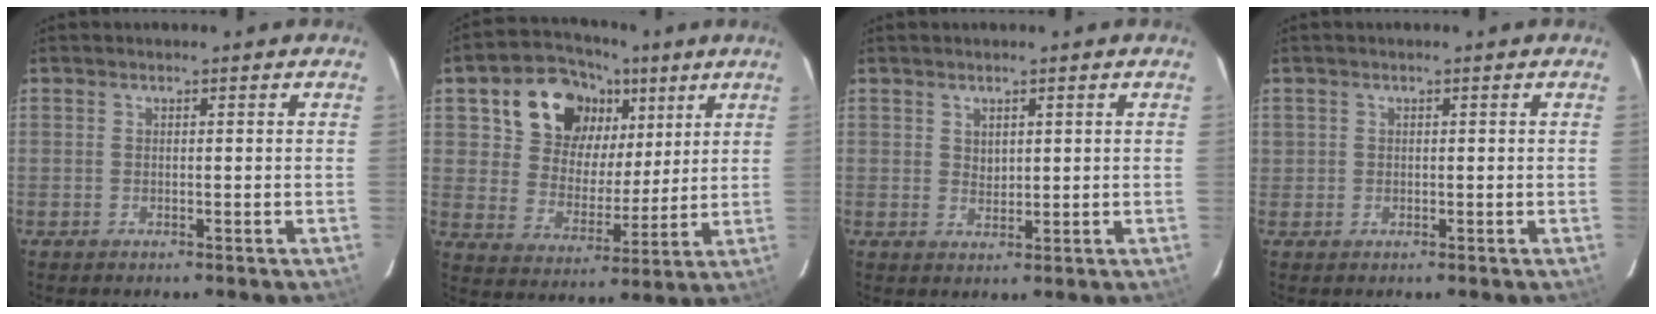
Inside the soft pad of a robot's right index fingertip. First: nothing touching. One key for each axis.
{"total": 15.9, "fx": 7.8, "fy": 12.1, "fz": 6.8, "tx": -0.153, "ty": 0.040, "tz": 0.142}
{"total": 1.9, "fx": 1.1, "fy": 1.4, "fz": 0.6, "tx": -0.007, "ty": 0.002, "tz": 0.022}
{"total": 0.9, "fx": 0.0, "fy": 0.9, "fz": 0.0, "tx": 0.003, "ty": 0.002, "tz": 0.000}